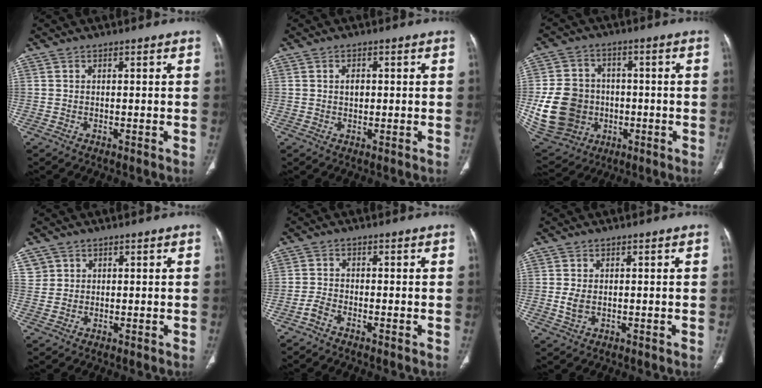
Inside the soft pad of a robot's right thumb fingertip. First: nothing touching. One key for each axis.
{"total": 2.1, "fx": 0.3, "fy": 1.4, "fz": 1.5, "tx": -0.019, "ty": 0.002, "tz": 0.004}
{"total": 16.5, "fx": -2.2, "fy": 14.3, "fz": 7.9, "tx": -0.139, "ty": 0.013, "tz": -0.019}
{"total": 2.5, "fx": 1.1, "fy": 2.3, "fz": 0.0, "tx": 0.021, "ty": -0.003, "tz": 0.015}
{"total": 2.0, "fx": -1.7, "fy": 0.5, "fz": 1.0, "tx": -0.026, "ty": 0.009, "tz": -0.038}
{"total": 2.7, "fx": -0.2, "fy": 1.8, "fz": 2.0, "tx": -0.042, "ty": -0.003, "tz": 0.000}